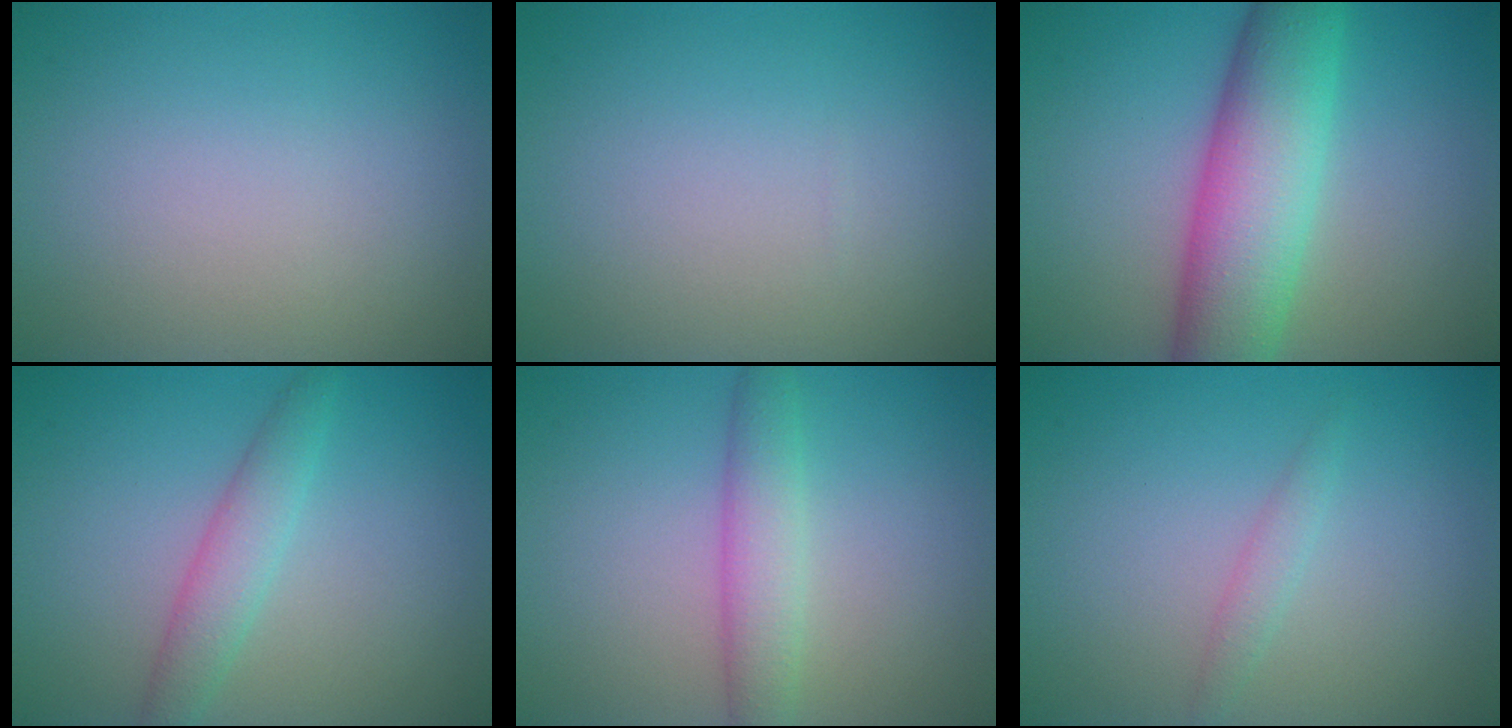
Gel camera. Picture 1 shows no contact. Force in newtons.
{"total": 0.0}
{"total": 9.0, "press": 9.0, "slide": 0.3}
{"total": 2.7, "press": 2.7, "slide": 0.1}
{"total": 3.2, "press": 3.2, "slide": 0.2}
{"total": 1.2, "press": 1.2, "slide": 0.1}